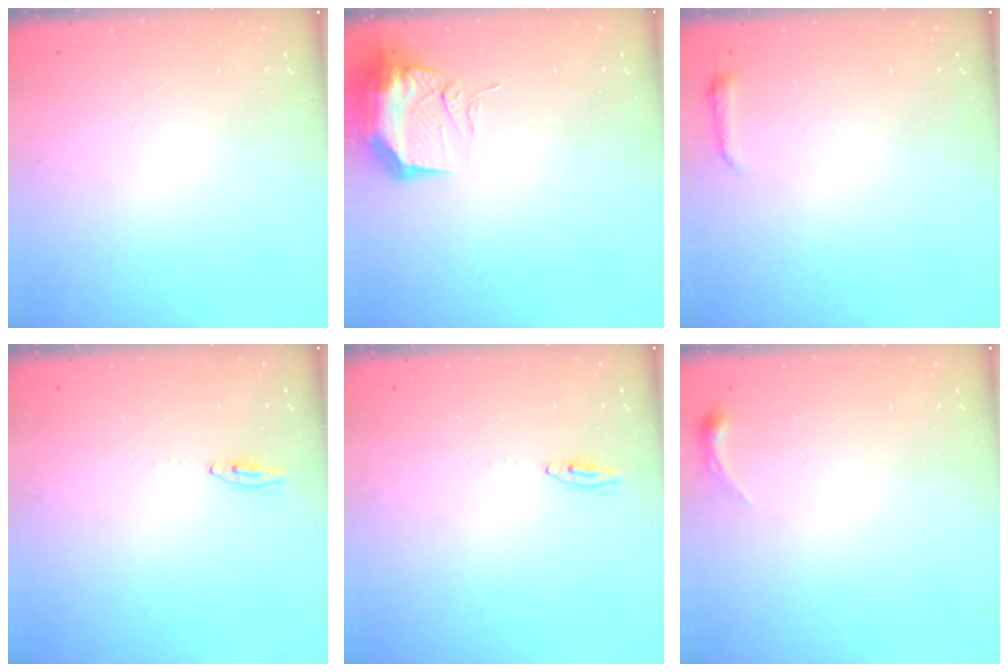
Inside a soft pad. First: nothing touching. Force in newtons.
{"total": 11.4, "press": 11.2, "slide": 1.9}
{"total": 3.0, "press": 2.9, "slide": 0.6}
{"total": 2.0, "press": 2.0, "slide": 0.2}
{"total": 2.0, "press": 2.0, "slide": 0.2}
{"total": 3.9, "press": 3.8, "slide": 0.7}